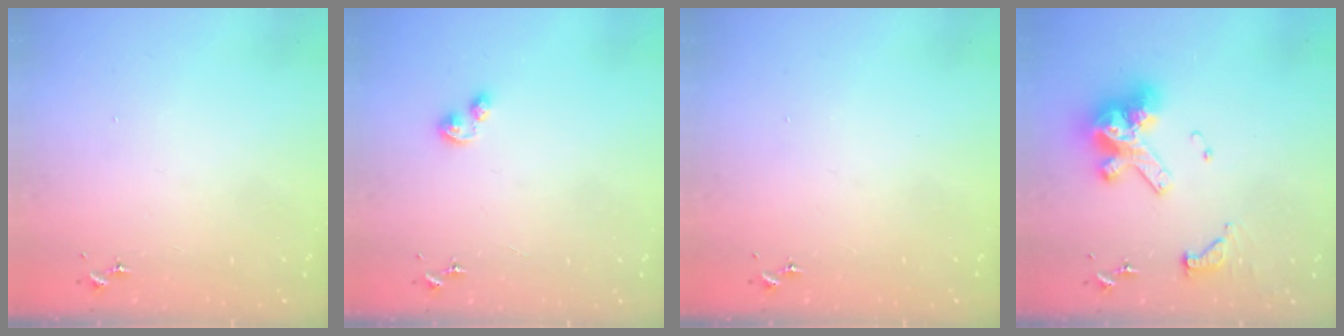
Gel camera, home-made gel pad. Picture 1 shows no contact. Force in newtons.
{"total": 2.8, "press": 2.8, "slide": 0.5}
{"total": 0.0}
{"total": 15.2, "press": 15.1, "slide": 1.7}